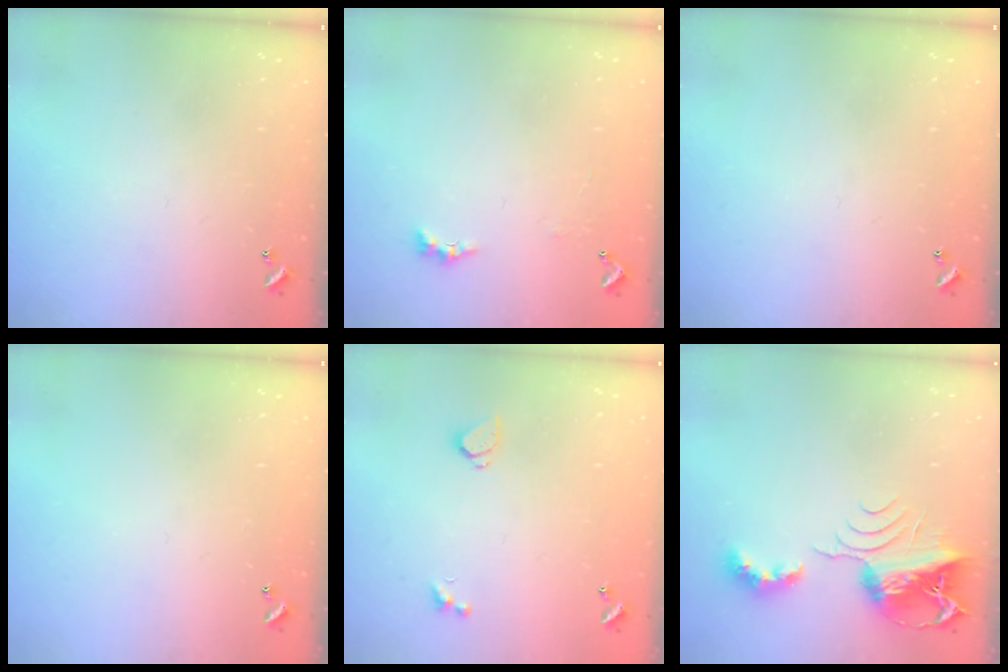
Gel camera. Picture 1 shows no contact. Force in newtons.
{"total": 2.0, "press": 1.9, "slide": 0.6}
{"total": 0.0}
{"total": 0.0}
{"total": 0.8, "press": 0.6, "slide": 0.4}
{"total": 9.4, "press": 9.3, "slide": 1.2}